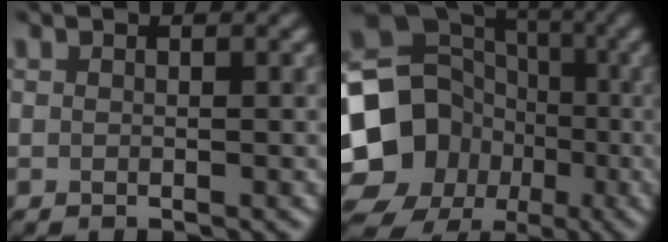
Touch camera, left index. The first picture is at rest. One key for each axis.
{"total": 16.5, "fx": -4.5, "fy": 14.6, "fz": 6.1, "tx": -0.120, "ty": -0.019, "tz": -0.103}